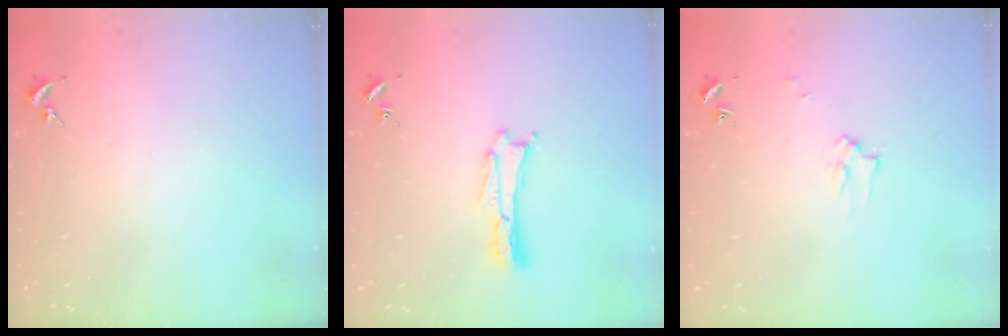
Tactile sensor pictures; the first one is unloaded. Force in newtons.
{"total": 0.0}
{"total": 2.2, "press": 2.2, "slide": 0.2}